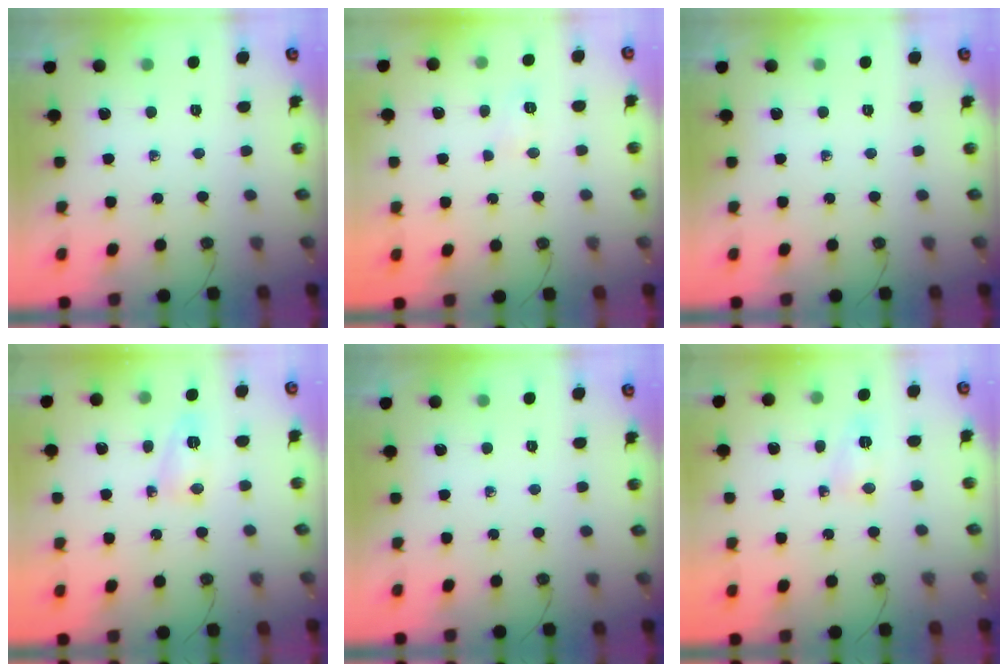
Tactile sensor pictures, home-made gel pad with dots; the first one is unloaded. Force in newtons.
{"total": 5.1, "press": 5.0, "slide": 1.1}
{"total": 0.0}
{"total": 4.3, "press": 4.1, "slide": 0.9}
{"total": 0.0}
{"total": 2.5, "press": 2.1, "slide": 1.4}